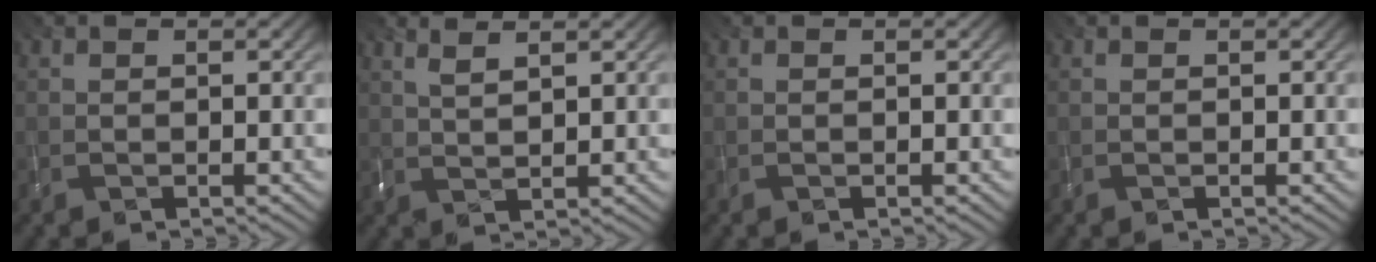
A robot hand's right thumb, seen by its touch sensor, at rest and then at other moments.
{"total": 2.1, "force": [1.2, -0.3, 1.6], "torque": [-0.034, -0.004, 0.038]}
{"total": 0.0}
{"total": 0.0}